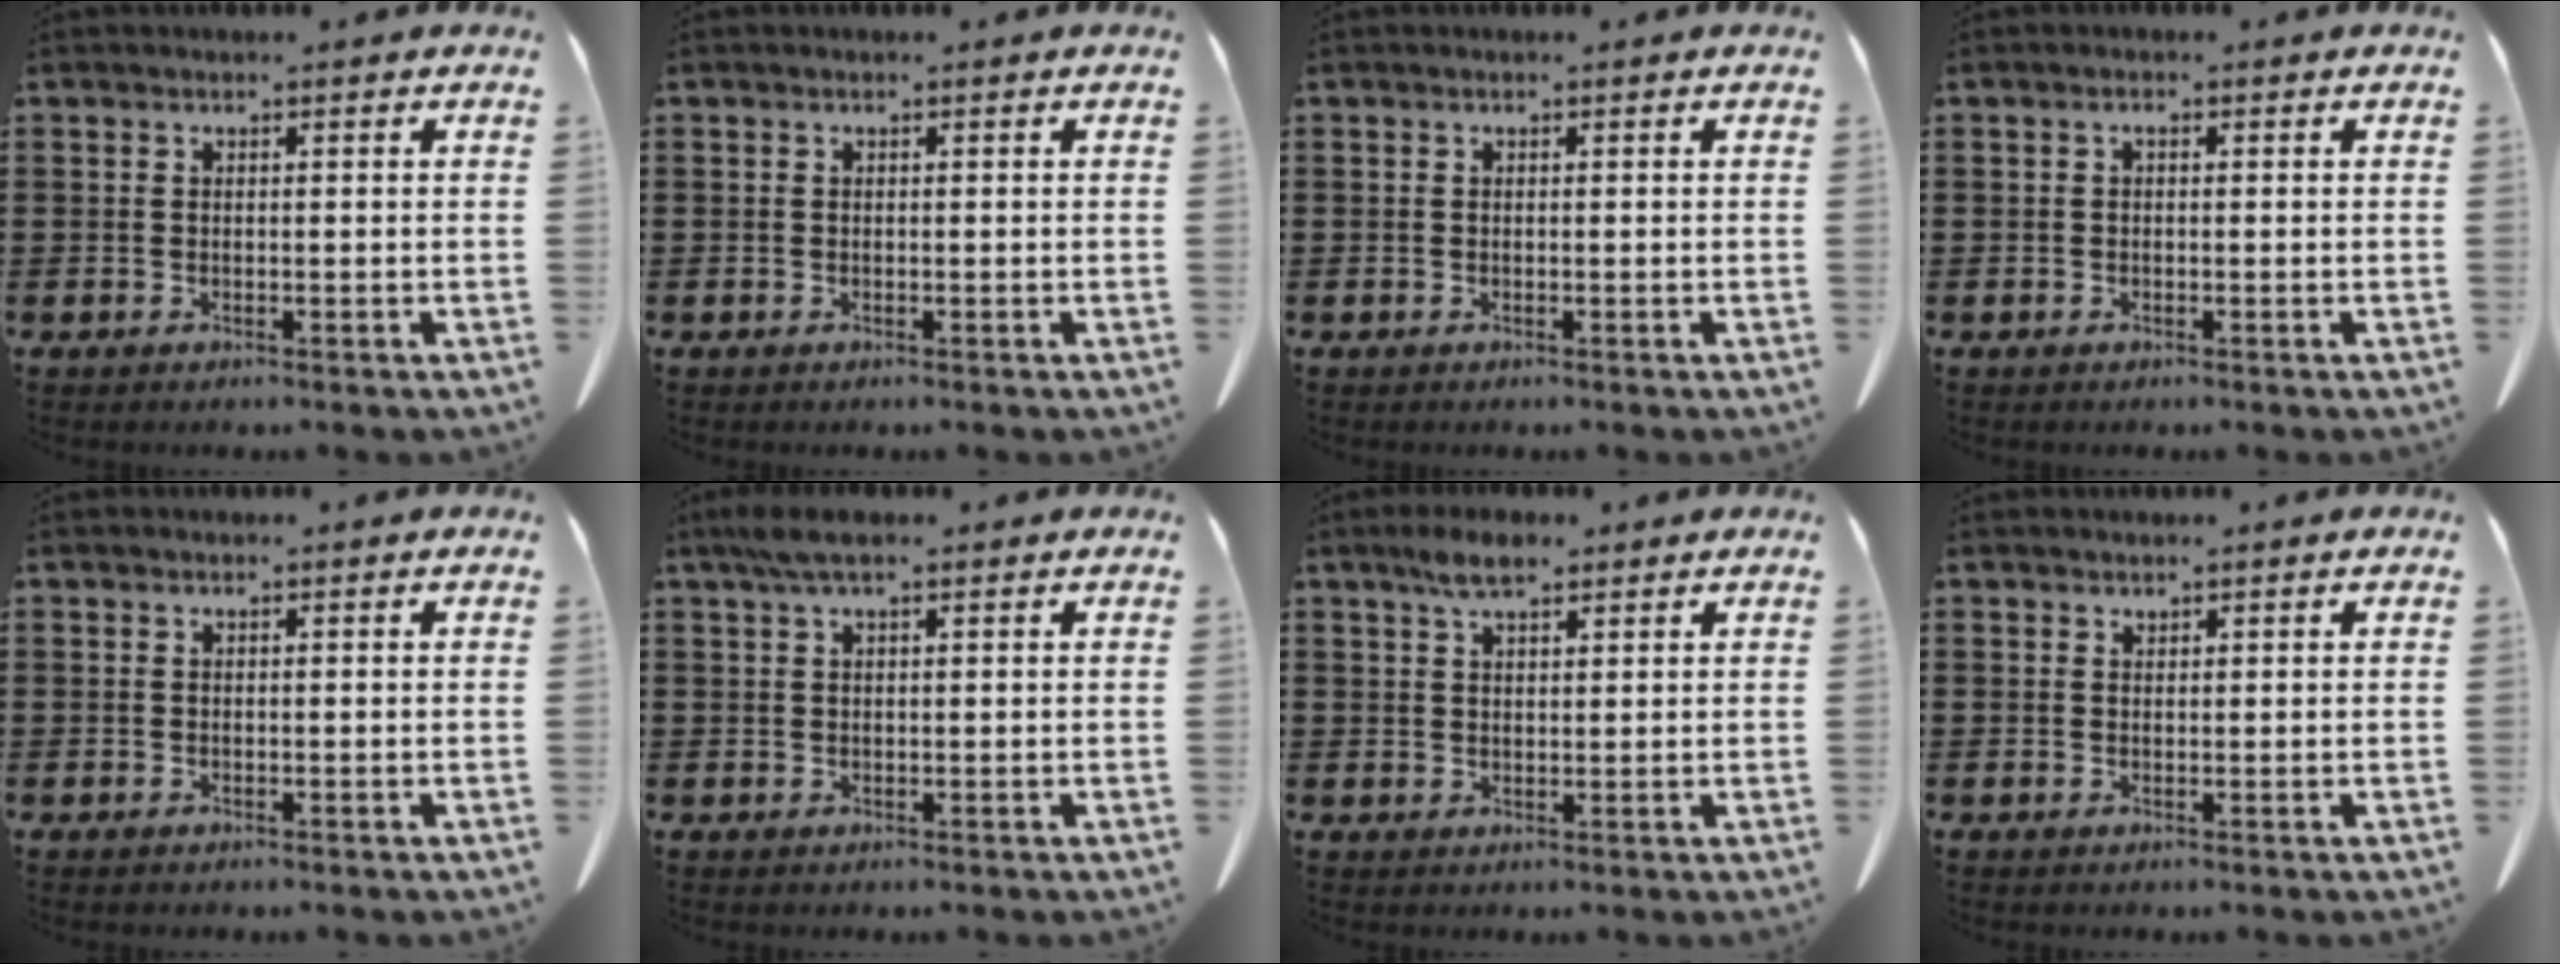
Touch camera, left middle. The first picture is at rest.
{"total": 0.0}
{"total": 0.0}
{"total": 0.7, "force": [-0.1, 0.1, 0.6], "torque": [-0.014, -0.005, 0.000]}
{"total": 0.0}
{"total": 2.8, "force": [1.5, 0.9, 2.2], "torque": [-0.048, 0.003, 0.029]}
{"total": 4.0, "force": [2.8, 1.4, 2.5], "torque": [-0.055, 0.003, 0.053]}
{"total": 0.7, "force": [0.7, 0.0, 0.0], "torque": [-0.002, -0.004, 0.017]}